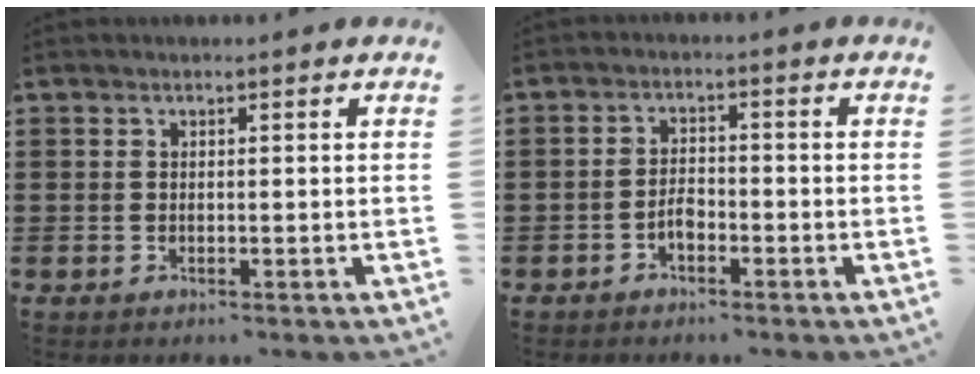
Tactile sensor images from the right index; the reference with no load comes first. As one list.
[{"total": 2.6, "force": [-1.4, 1.4, 1.7], "torque": [-0.036, 0.005, -0.029]}]